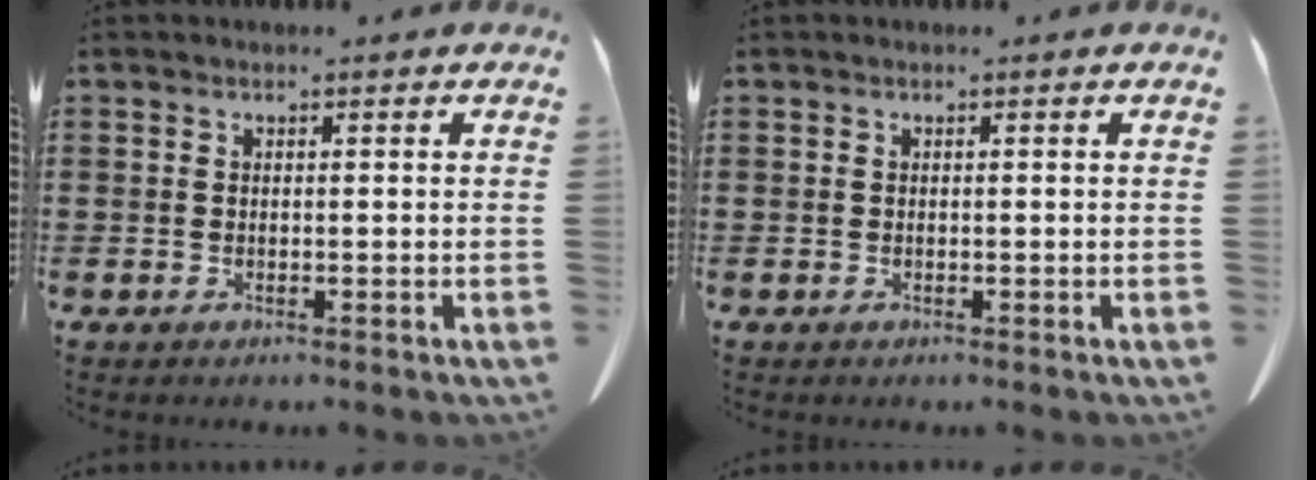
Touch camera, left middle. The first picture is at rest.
{"total": 0.0}